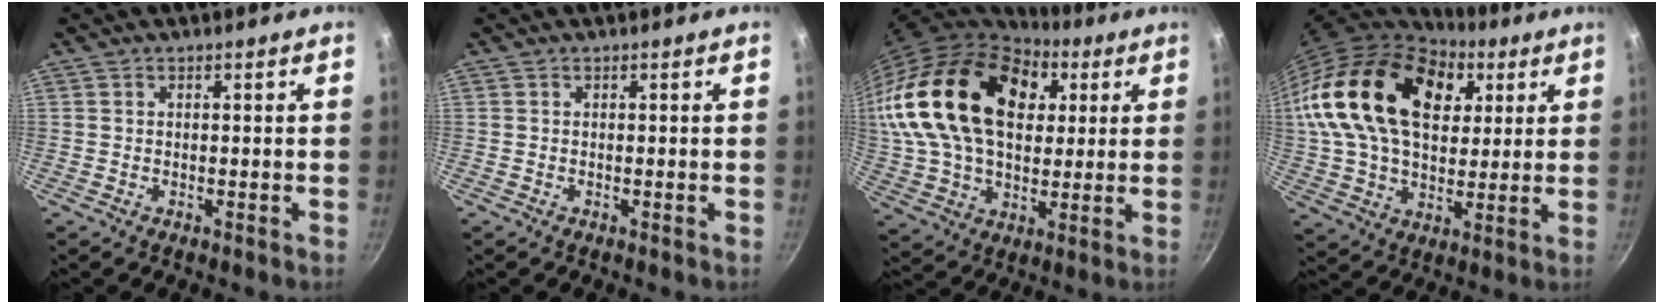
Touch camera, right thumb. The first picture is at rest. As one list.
[{"total": 0.0}, {"total": 30.9, "force": [8.4, 19.9, 22.1], "torque": [-0.406, 0.015, 0.145]}, {"total": 27.8, "force": [8.5, 17.6, 19.8], "torque": [-0.334, 0.004, 0.142]}]